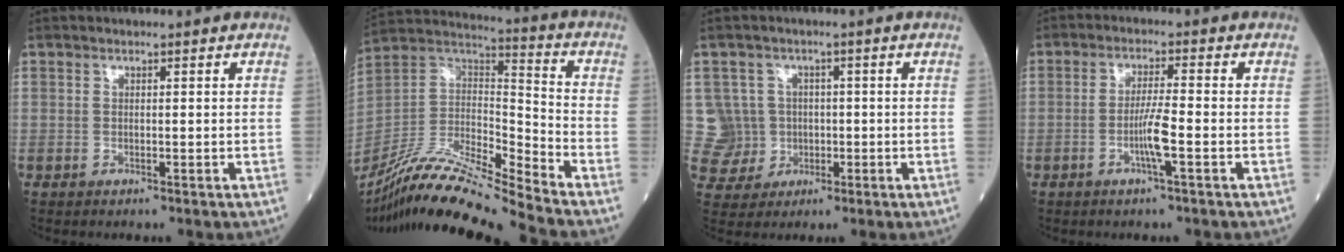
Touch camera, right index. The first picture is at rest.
{"total": 18.3, "force": [-16.4, -1.1, 8.2], "torque": [-0.160, 0.014, -0.304]}
{"total": 6.5, "force": [0.3, 6.4, -0.4], "torque": [0.011, 0.021, 0.014]}
{"total": 4.6, "force": [-1.6, -0.2, 4.4], "torque": [-0.086, -0.003, -0.032]}